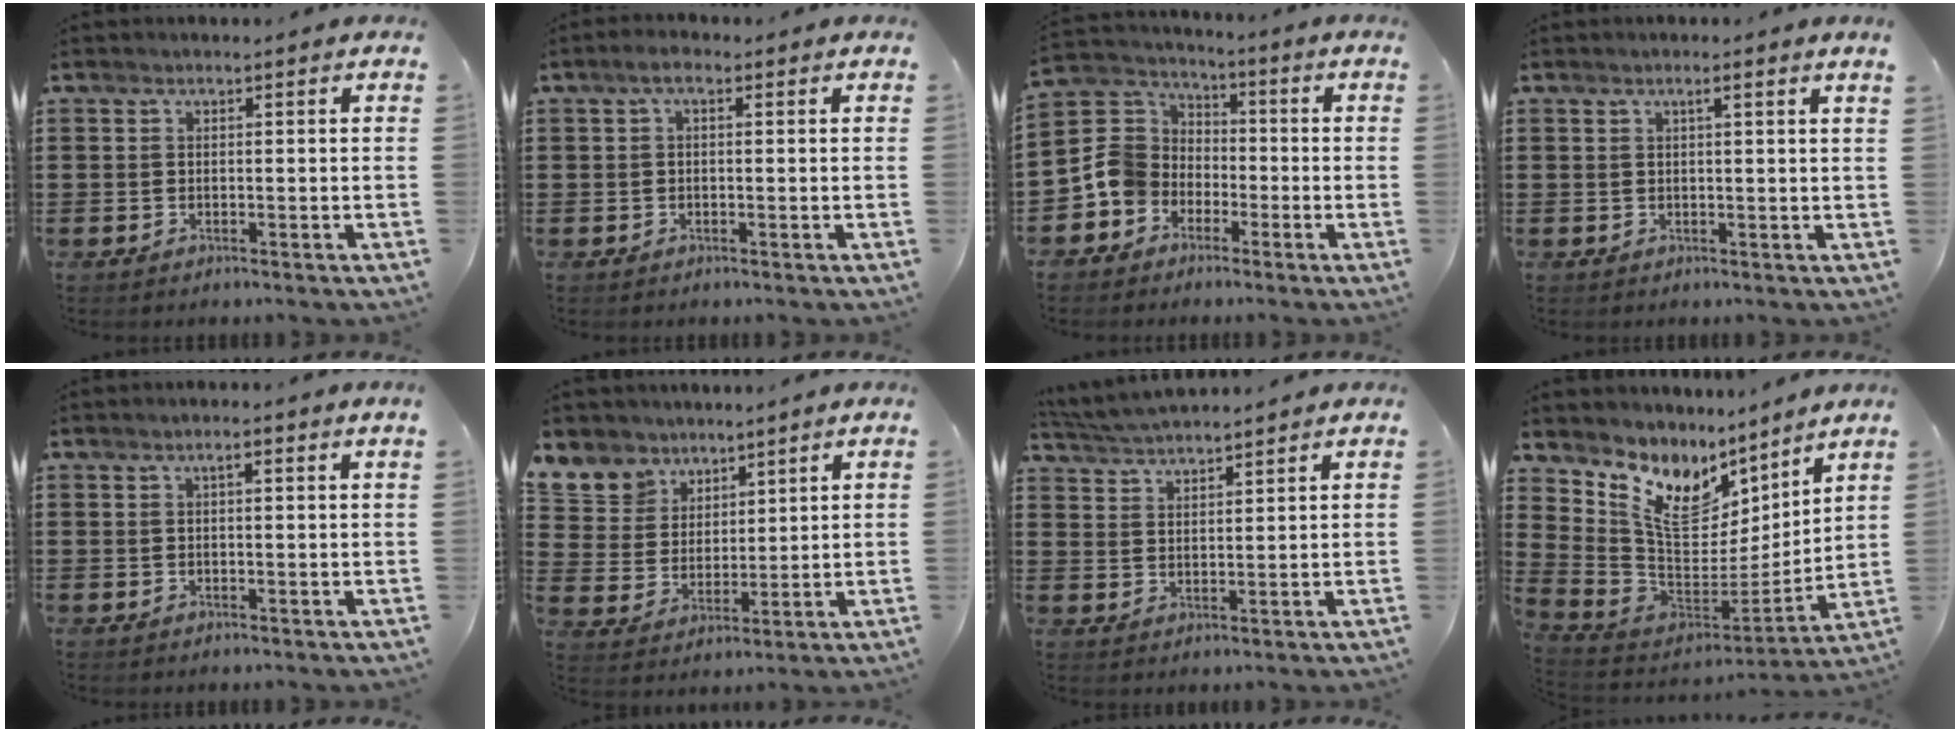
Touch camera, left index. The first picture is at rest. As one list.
[{"total": 1.8, "force": [-0.2, 0.7, 1.6], "torque": [-0.031, 0.005, -0.006]}, {"total": 8.6, "force": [-2.9, 7.6, 2.9], "torque": [-0.106, 0.012, -0.062]}, {"total": 1.3, "force": [0.7, -0.5, 1.1], "torque": [-0.020, -0.005, 0.011]}, {"total": 1.4, "force": [0.6, 0.0, 1.3], "torque": [-0.025, 0.000, 0.010]}, {"total": 7.4, "force": [5.6, 4.8, 0.3], "torque": [-0.053, -0.027, 0.108]}, {"total": 4.3, "force": [4.2, 0.1, 0.5], "torque": [-0.025, -0.014, 0.078]}, {"total": 10.9, "force": [6.7, 6.2, 6.0], "torque": [-0.158, -0.043, 0.128]}]